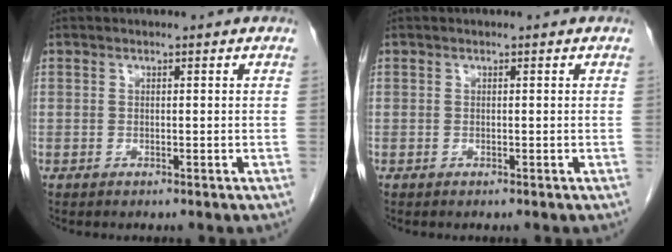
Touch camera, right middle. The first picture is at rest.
{"total": 0.0}